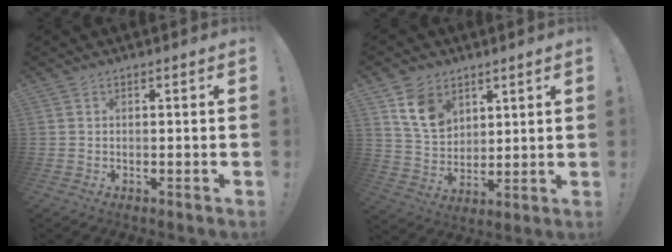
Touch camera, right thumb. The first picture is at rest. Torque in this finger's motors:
{"motor_torque": [-0.18, 0.66, 0.66, 0.40, 0.03]}